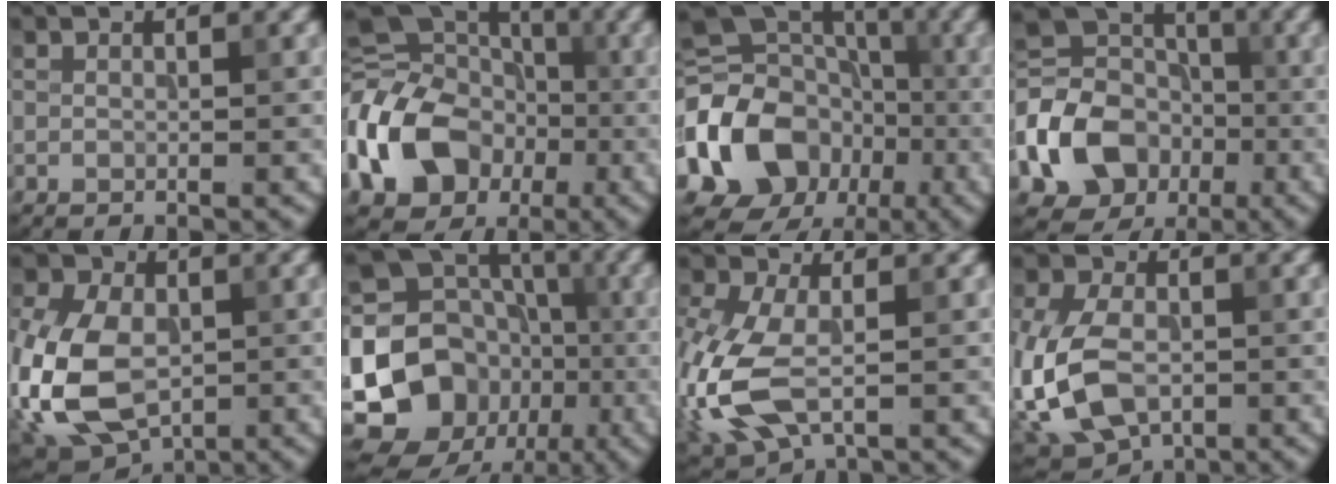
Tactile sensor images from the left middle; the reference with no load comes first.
{"total": 15.3, "force": [-4.0, 11.7, 9.0], "torque": [-0.189, -0.006, -0.087]}
{"total": 13.6, "force": [-3.8, 10.9, 7.1], "torque": [-0.162, -0.011, -0.080]}
{"total": 11.6, "force": [-3.6, 9.3, 5.9], "torque": [-0.140, -0.009, -0.083]}
{"total": 11.1, "force": [-2.0, 7.5, 7.9], "torque": [-0.191, -0.014, -0.050]}
{"total": 19.5, "force": [-5.2, 16.8, 8.3], "torque": [-0.179, -0.002, -0.109]}
{"total": 9.0, "force": [-1.9, 5.2, 7.1], "torque": [-0.183, -0.008, -0.047]}
{"total": 9.9, "force": [-1.9, 6.7, 7.1], "torque": [-0.180, -0.013, -0.043]}